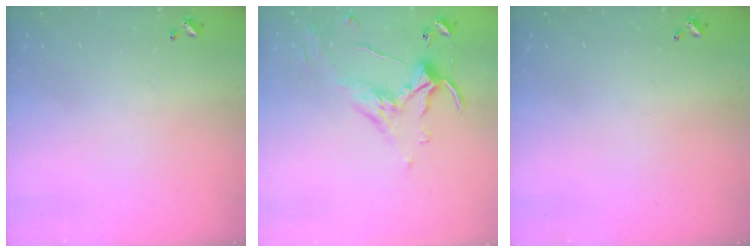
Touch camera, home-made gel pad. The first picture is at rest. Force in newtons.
{"total": 1.1, "press": 0.5, "slide": 1.0}
{"total": 0.0}